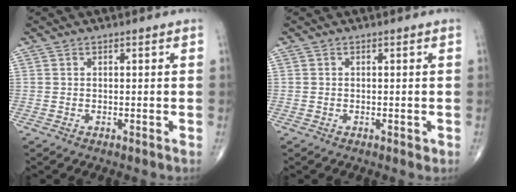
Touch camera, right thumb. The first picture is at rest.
{"total": 0.6, "force": [-0.2, 0.4, 0.5], "torque": [-0.006, -0.001, -0.004]}